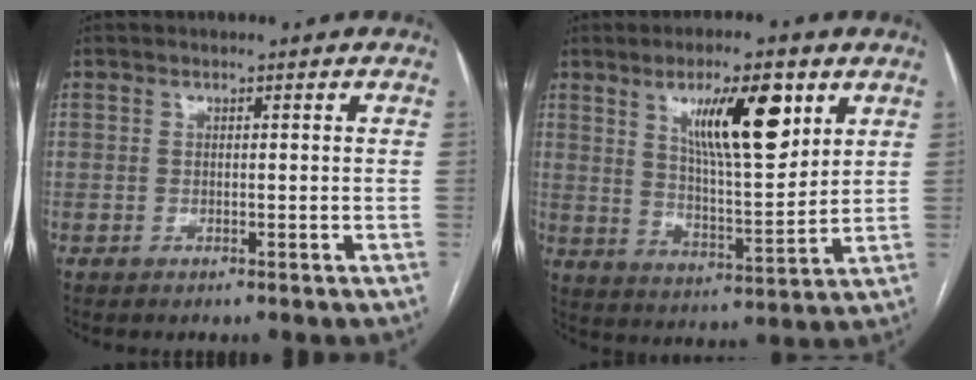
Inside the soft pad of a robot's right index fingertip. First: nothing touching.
{"total": 12.8, "force": [6.1, 2.7, 10.9], "torque": [-0.184, -0.002, 0.106]}